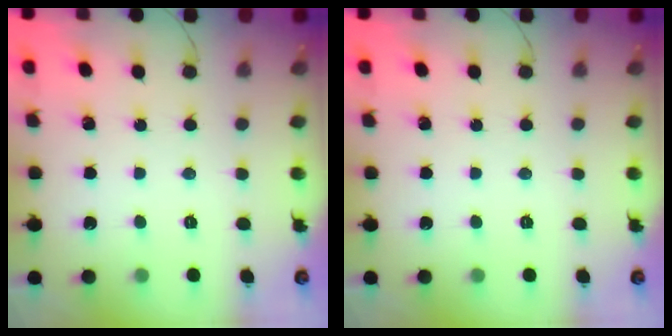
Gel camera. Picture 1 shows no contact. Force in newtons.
{"total": 0.0}